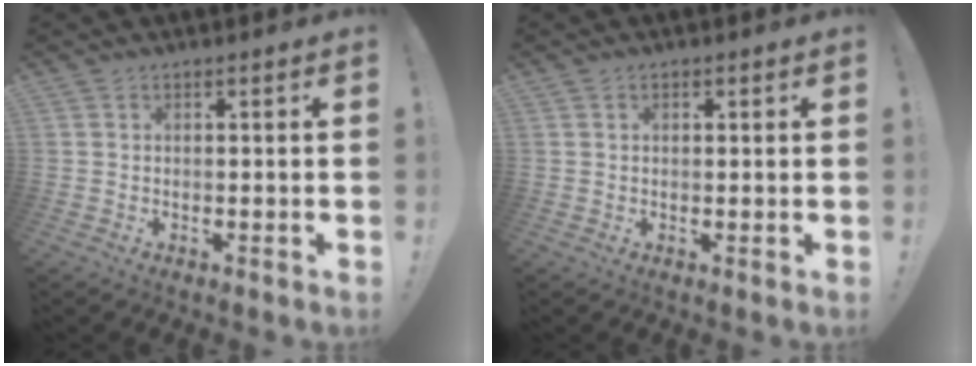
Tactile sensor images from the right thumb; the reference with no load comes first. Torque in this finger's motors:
{"motor_torque": [-0.04, -0.04, -0.16, 0.17, -0.02]}